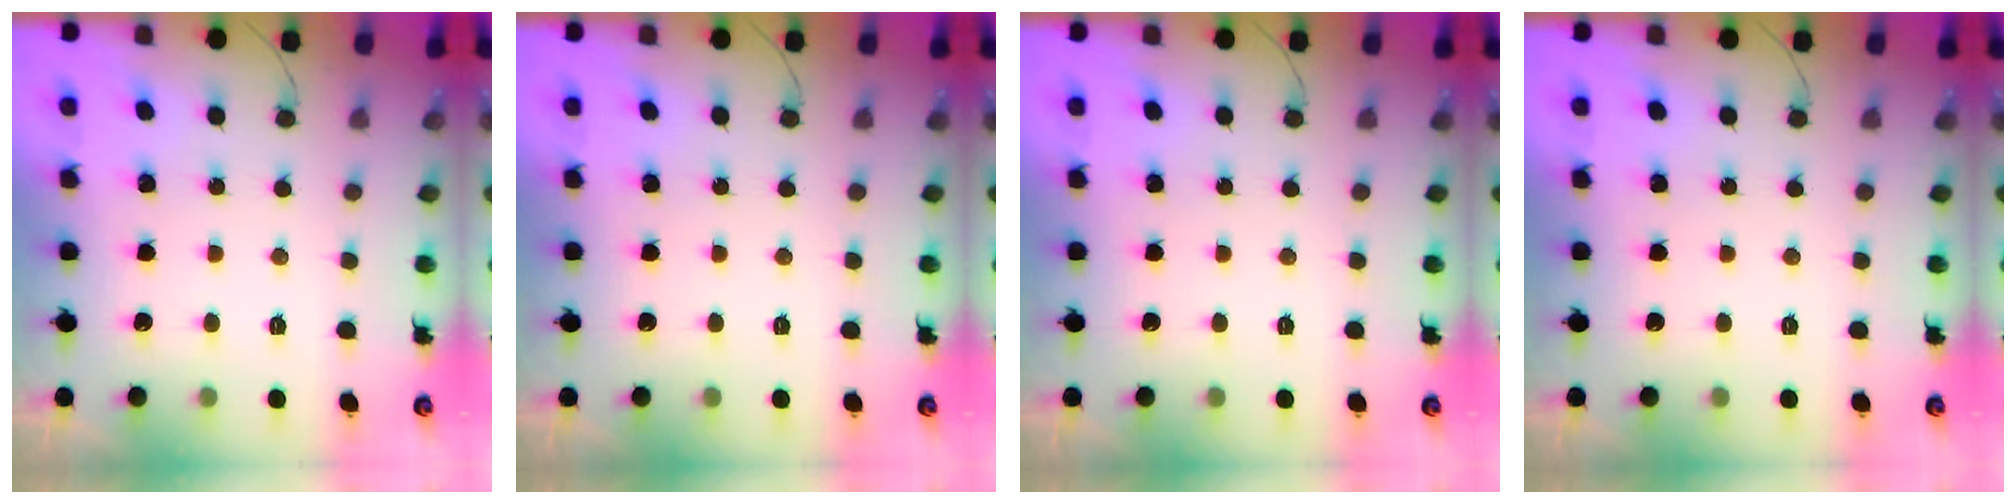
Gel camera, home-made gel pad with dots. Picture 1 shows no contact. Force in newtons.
{"total": 0.0}
{"total": 0.0}
{"total": 0.0}